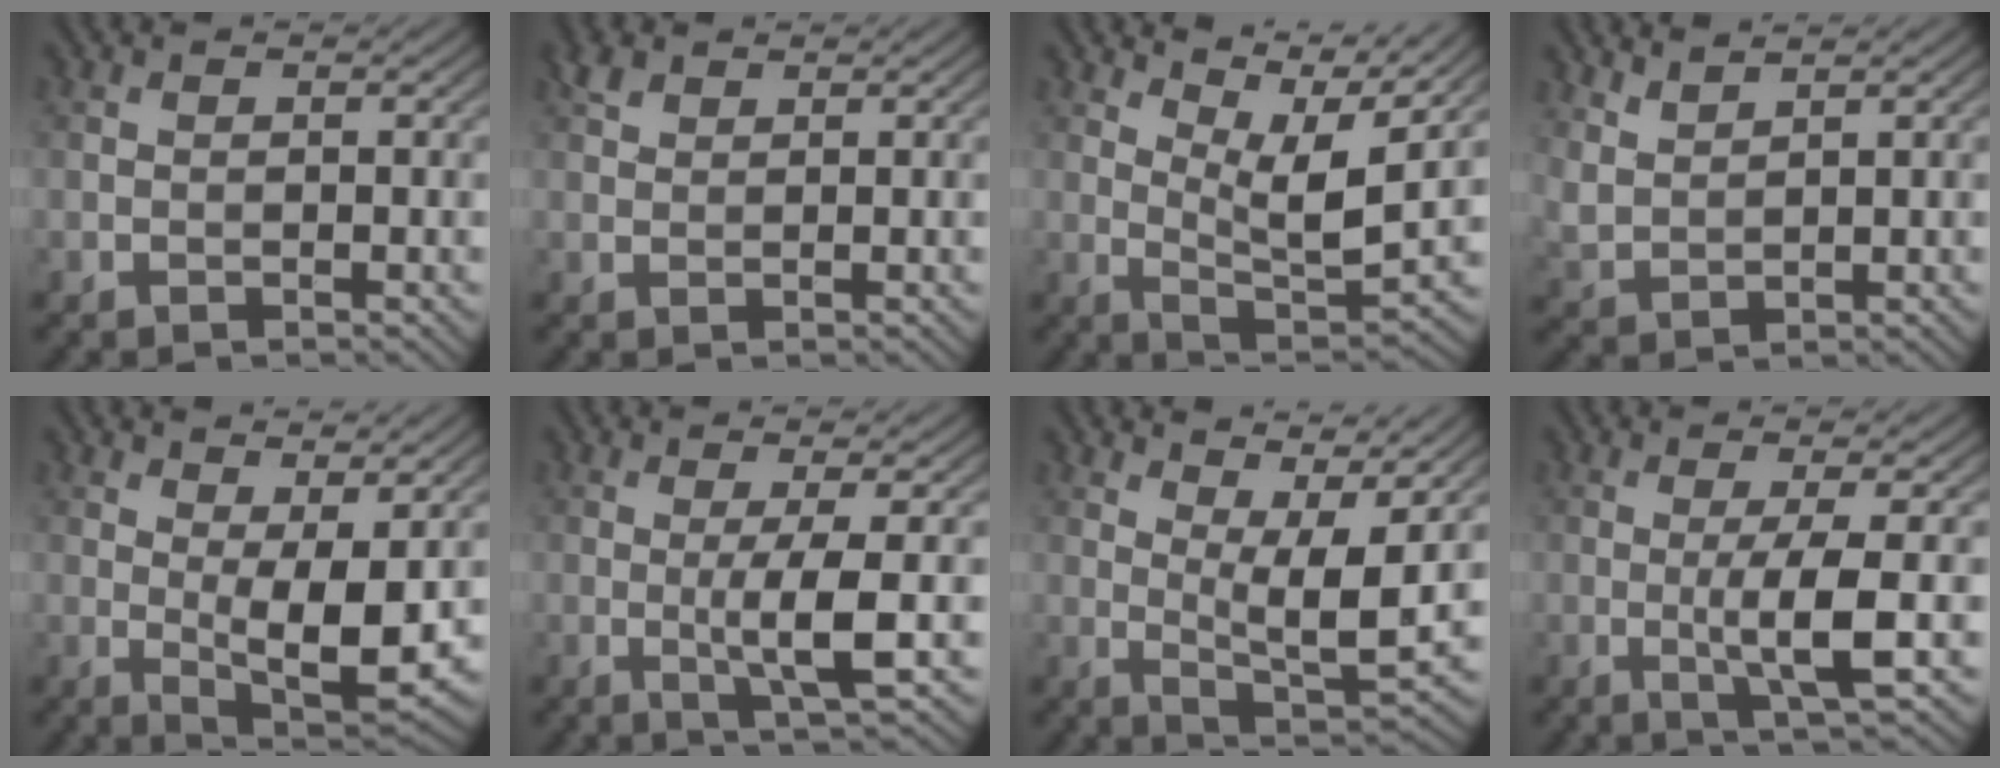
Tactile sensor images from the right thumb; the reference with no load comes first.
{"total": 1.8, "force": [1.4, 0.9, 0.8], "torque": [-0.020, 0.007, 0.029]}
{"total": 9.0, "force": [5.6, 2.4, 6.6], "torque": [-0.130, -0.007, 0.101]}
{"total": 3.6, "force": [3.2, 0.8, 1.5], "torque": [-0.044, -0.001, 0.074]}
{"total": 7.2, "force": [1.3, 2.3, 6.7], "torque": [-0.115, -0.008, 0.026]}
{"total": 4.7, "force": [-0.3, 0.4, 4.7], "torque": [-0.090, 0.002, -0.007]}
{"total": 9.2, "force": [4.6, 2.6, 7.6], "torque": [-0.137, -0.001, 0.080]}
{"total": 5.3, "force": [-0.5, 0.5, 5.2], "torque": [-0.096, 0.003, -0.013]}